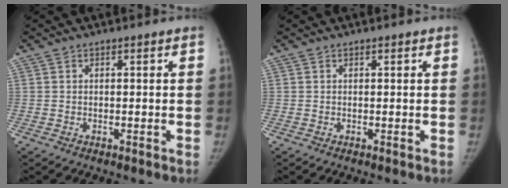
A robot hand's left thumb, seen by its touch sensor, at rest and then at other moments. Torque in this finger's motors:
{"motor_torque": [-0.16, -0.08, -0.54, 0.20, 0.00]}